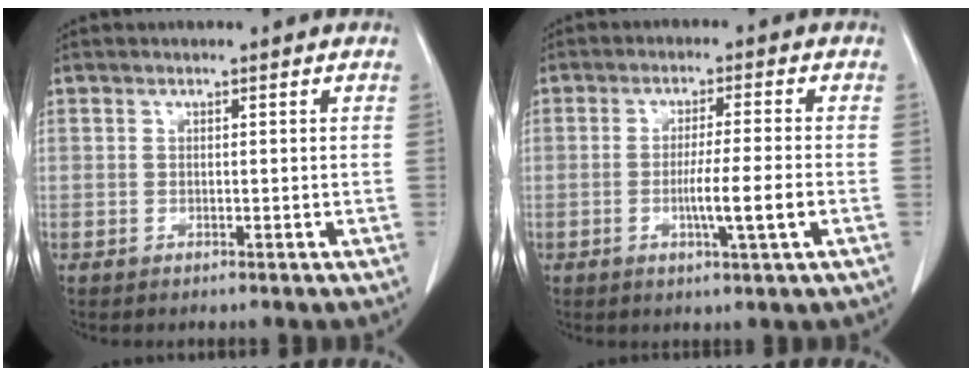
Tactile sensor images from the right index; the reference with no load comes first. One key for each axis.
{"total": 6.1, "fx": -1.5, "fy": -0.6, "fz": 5.8, "tx": -0.098, "ty": -0.009, "tz": -0.025}